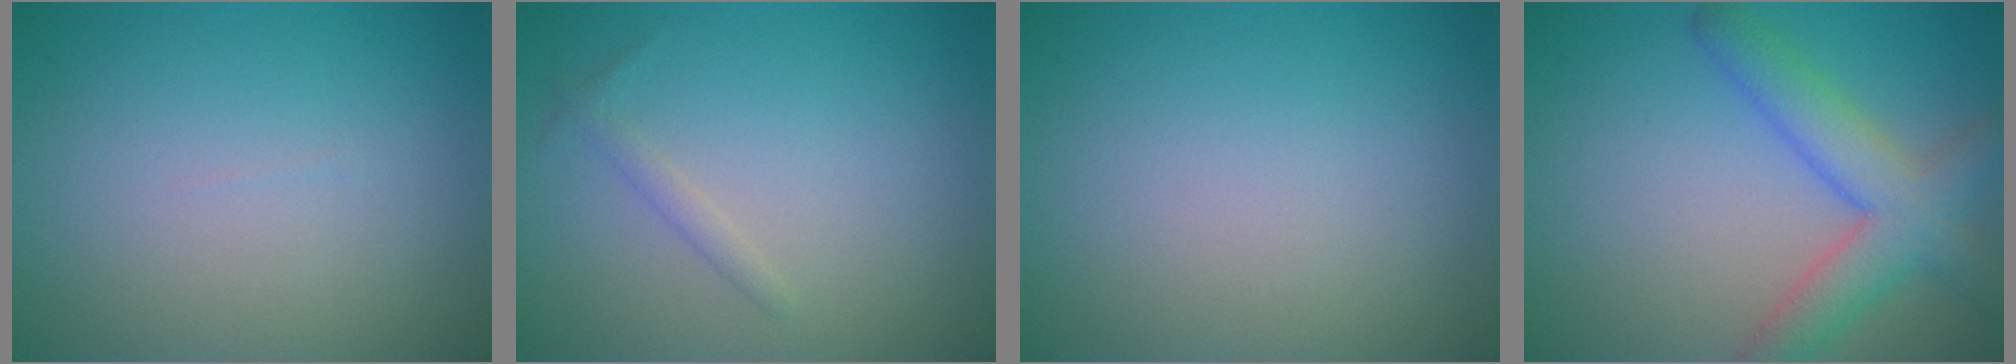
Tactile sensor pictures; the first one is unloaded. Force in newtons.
{"total": 0.9, "press": 0.9, "slide": 0.1}
{"total": 0.0}
{"total": 5.4, "press": 5.4, "slide": 0.3}